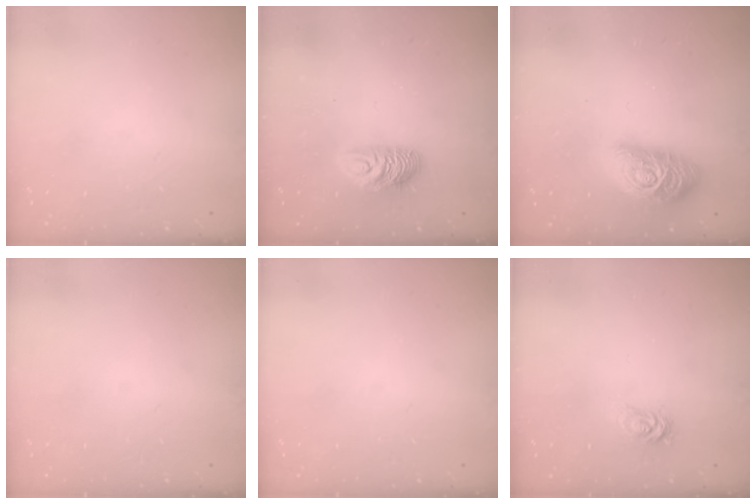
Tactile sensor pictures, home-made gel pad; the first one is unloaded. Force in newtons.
{"total": 9.0, "press": 9.0, "slide": 0.5}
{"total": 17.0, "press": 17.0, "slide": 0.7}
{"total": 0.0}
{"total": 0.0}
{"total": 2.7, "press": 2.7, "slide": 0.4}